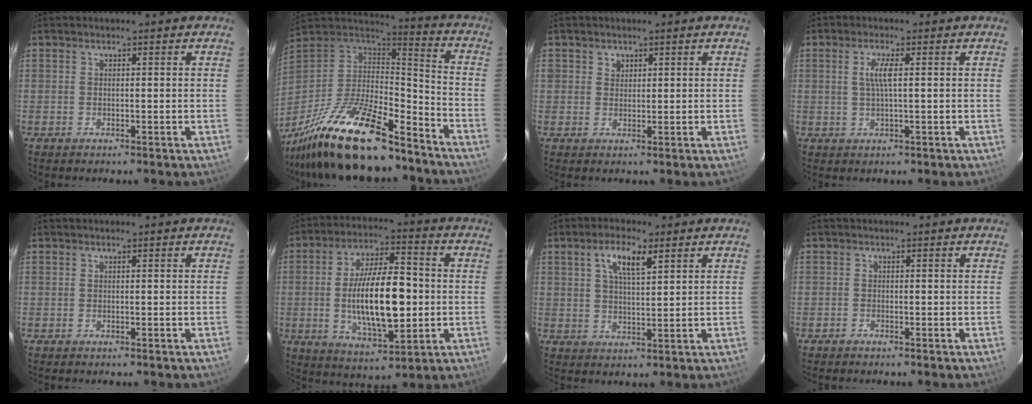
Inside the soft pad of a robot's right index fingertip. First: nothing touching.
{"total": 26.7, "force": [-19.4, 8.0, 16.4], "torque": [-0.322, -0.035, -0.323]}
{"total": 2.0, "force": [0.9, 1.7, 0.2], "torque": [0.003, 0.008, 0.015]}
{"total": 3.1, "force": [0.5, 0.1, 3.1], "torque": [-0.063, 0.000, 0.011]}
{"total": 0.0}
{"total": 17.0, "force": [-1.4, 6.6, 15.6], "torque": [-0.280, 0.000, -0.015]}
{"total": 6.2, "force": [3.1, 1.9, 5.0], "torque": [-0.091, 0.008, 0.056]}
{"total": 0.5, "force": [-0.5, 0.1, 0.0], "torque": [-0.002, 0.001, -0.011]}